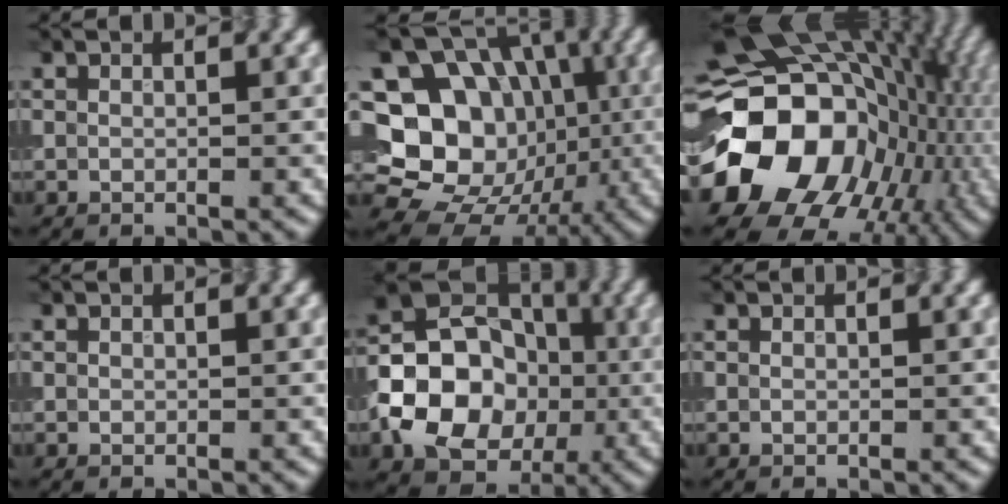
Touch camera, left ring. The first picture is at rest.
{"total": 18.5, "force": [0.3, 16.3, 8.7], "torque": [-0.153, 0.025, -0.018]}
{"total": 21.6, "force": [-2.6, 17.7, 12.1], "torque": [-0.225, -0.035, -0.047]}
{"total": 0.0}
{"total": 11.9, "force": [-2.3, 9.4, 6.9], "torque": [-0.104, -0.010, -0.061]}
{"total": 0.0}